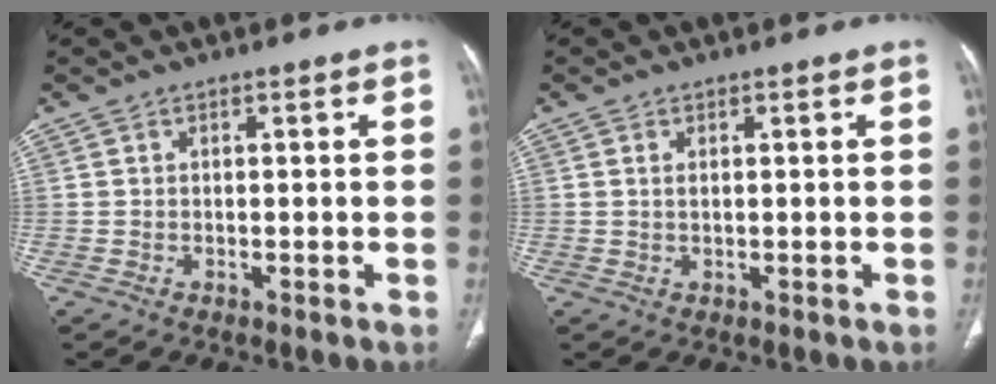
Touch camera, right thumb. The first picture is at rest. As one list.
[{"total": 1.1, "force": [0.3, 0.5, 0.9], "torque": [-0.022, 0.002, 0.008]}]